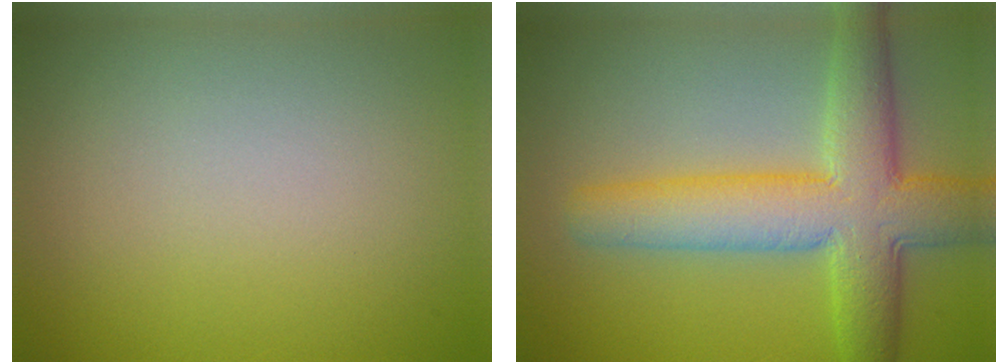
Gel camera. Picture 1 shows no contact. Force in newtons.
{"total": 8.2, "press": 8.2, "slide": 0.3}